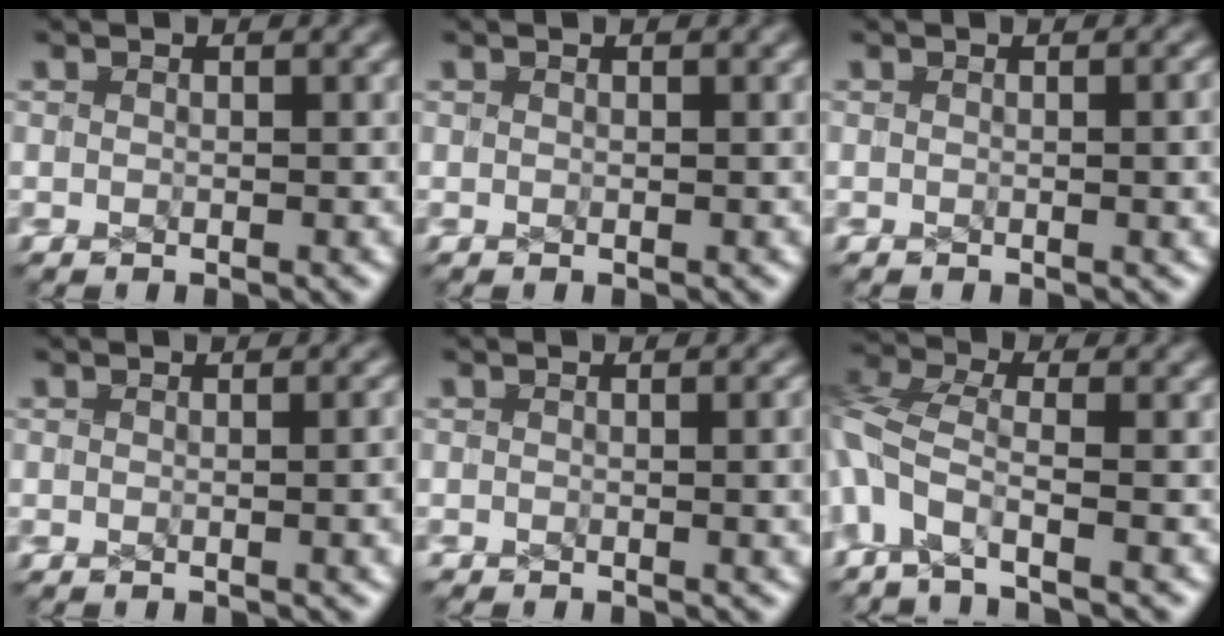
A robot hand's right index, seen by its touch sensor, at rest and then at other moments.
{"total": 0.0}
{"total": 0.7, "force": [0.1, -0.1, 0.7], "torque": [-0.011, -0.001, 0.005]}
{"total": 0.9, "force": [0.0, 0.0, 0.9], "torque": [-0.014, -0.001, 0.003]}
{"total": 1.0, "force": [-0.1, 0.4, 0.9], "torque": [-0.012, -0.001, -0.001]}
{"total": 5.1, "force": [-2.0, 3.0, 3.7], "torque": [-0.110, -0.028, -0.020]}